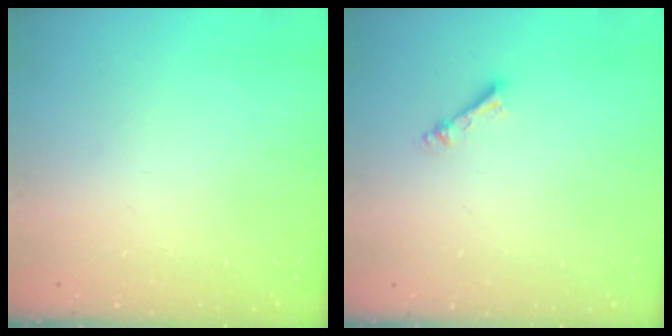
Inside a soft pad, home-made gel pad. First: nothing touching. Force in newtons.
{"total": 2.4, "press": 2.4, "slide": 0.4}